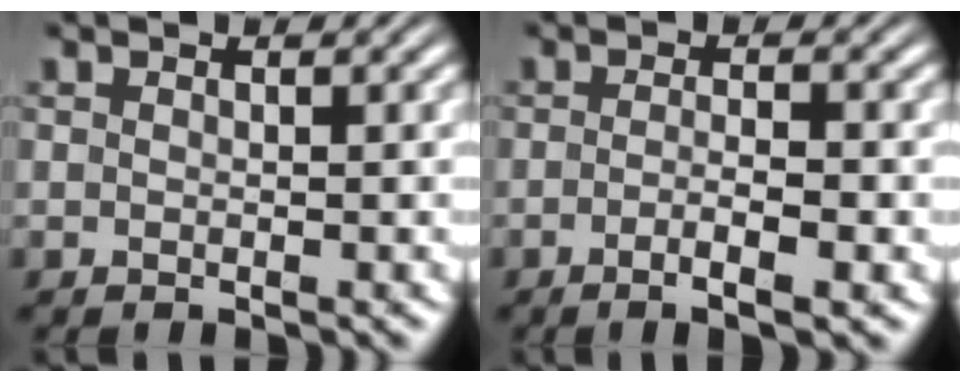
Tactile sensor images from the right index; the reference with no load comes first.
{"total": 3.0, "force": [-1.7, 0.1, 2.4], "torque": [-0.046, -0.010, -0.030]}